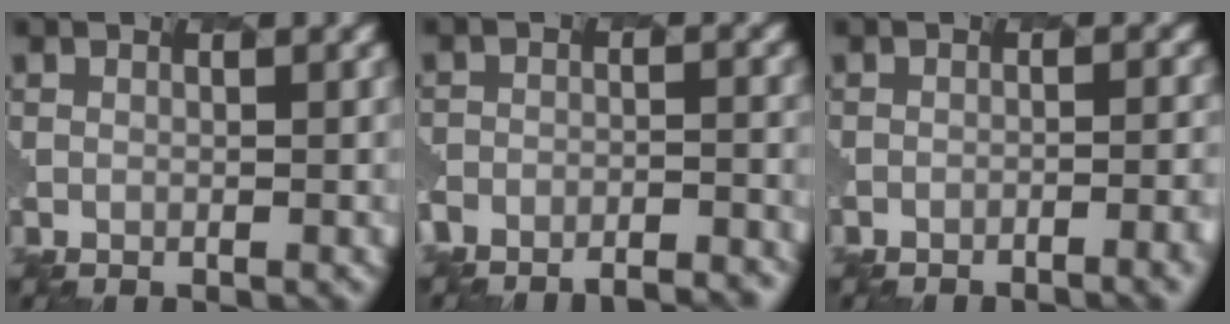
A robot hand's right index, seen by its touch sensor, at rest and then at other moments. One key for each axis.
{"total": 9.7, "fx": -9.4, "fy": 2.2, "fz": 1.0, "tx": -0.003, "ty": 0.011, "tz": -0.112}
{"total": 3.6, "fx": -2.6, "fy": 0.8, "fz": 2.2, "tx": -0.019, "ty": 0.017, "tz": -0.034}